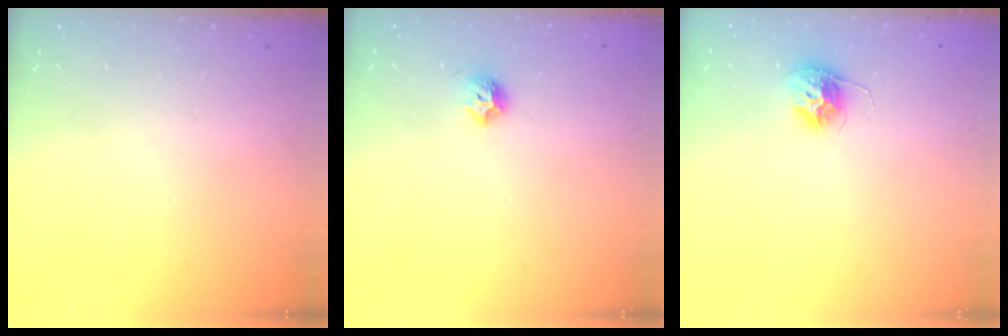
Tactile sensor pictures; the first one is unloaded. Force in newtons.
{"total": 6.8, "press": 6.7, "slide": 0.8}
{"total": 10.1, "press": 10.1, "slide": 0.7}